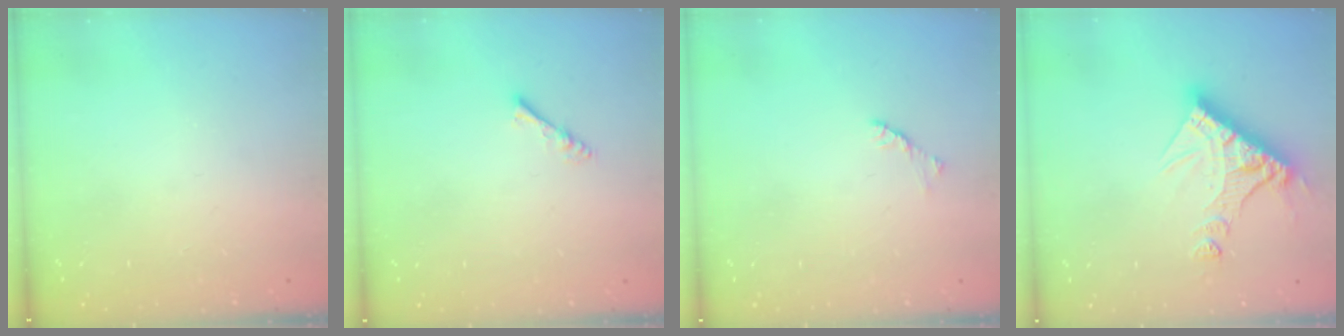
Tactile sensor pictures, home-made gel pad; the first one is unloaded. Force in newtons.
{"total": 2.9, "press": 2.8, "slide": 0.4}
{"total": 1.7, "press": 1.6, "slide": 0.4}
{"total": 13.4, "press": 13.4, "slide": 1.3}